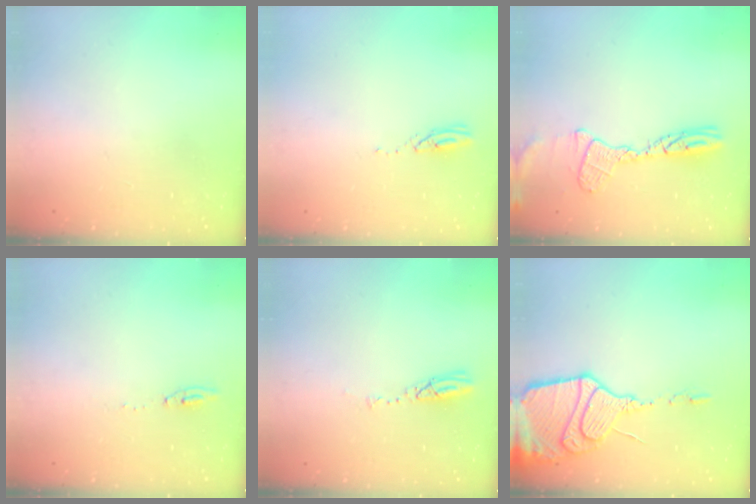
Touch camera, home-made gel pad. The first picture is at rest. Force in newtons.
{"total": 3.0, "press": 3.0, "slide": 0.1}
{"total": 12.1, "press": 12.0, "slide": 0.9}
{"total": 5.2, "press": 5.2, "slide": 0.5}
{"total": 3.7, "press": 3.7, "slide": 0.4}
{"total": 19.2, "press": 19.1, "slide": 1.6}